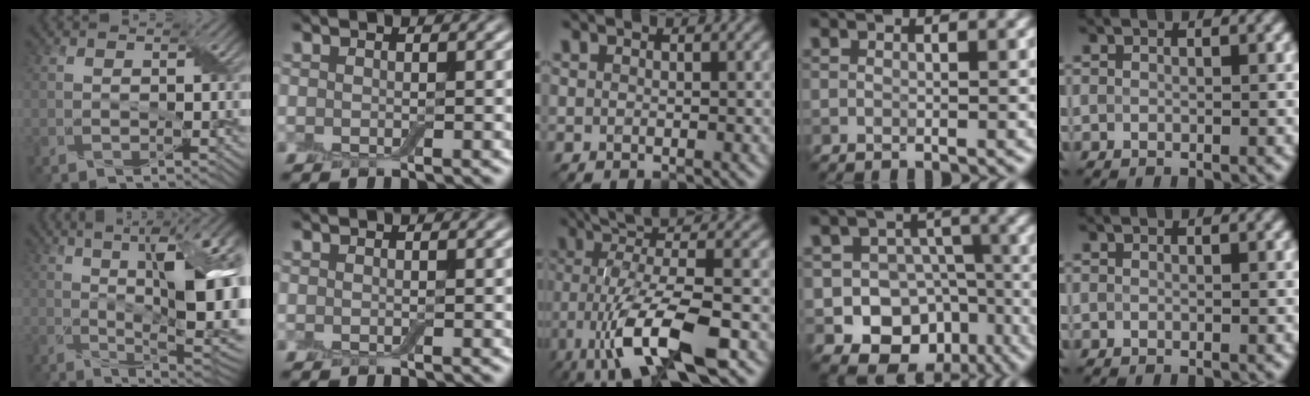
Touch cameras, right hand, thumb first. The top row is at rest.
{"thumb": {"total": 18.0, "force": [4.0, 6.1, 16.4], "torque": [-0.233, 0.037, 0.065]}, "middle": {"total": 10.4, "force": [-3.1, 2.8, 9.5], "torque": [-0.164, 0.006, -0.059]}, "ring": {"total": 12.5, "force": [-5.6, 10.5, 3.8], "torque": [-0.039, -0.009, -0.093]}}